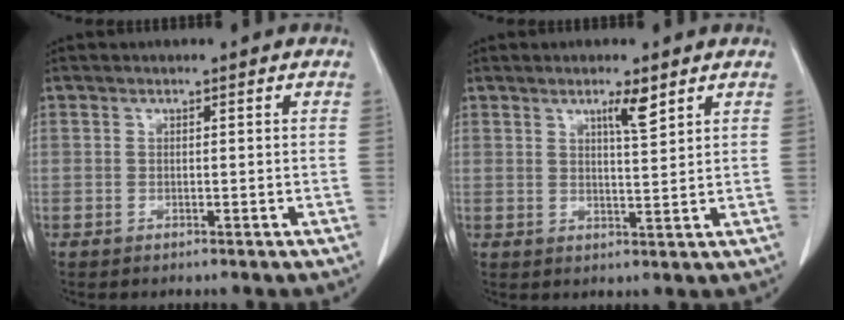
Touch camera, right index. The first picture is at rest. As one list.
[{"total": 3.6, "force": [2.3, 0.3, 2.7], "torque": [-0.048, -0.002, 0.040]}]